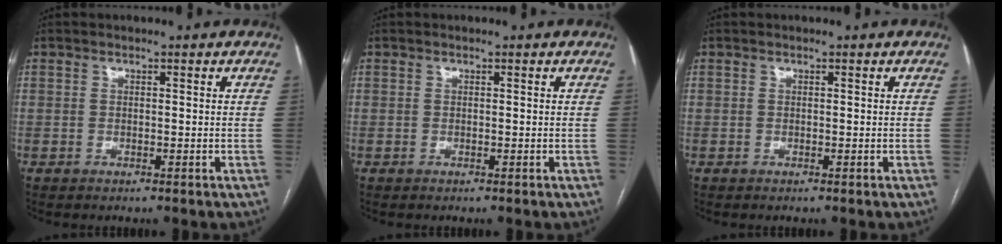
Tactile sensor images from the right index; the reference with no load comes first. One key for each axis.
{"total": 0.0}
{"total": 0.0}